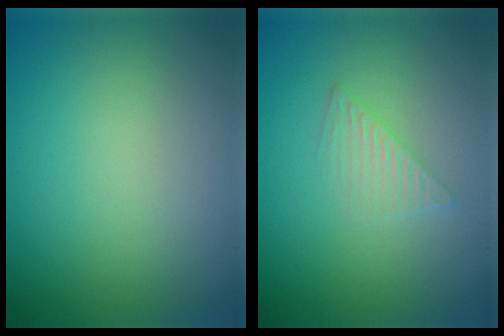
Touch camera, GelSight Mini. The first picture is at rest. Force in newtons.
{"total": 1.6, "press": 1.6, "slide": 0.1}